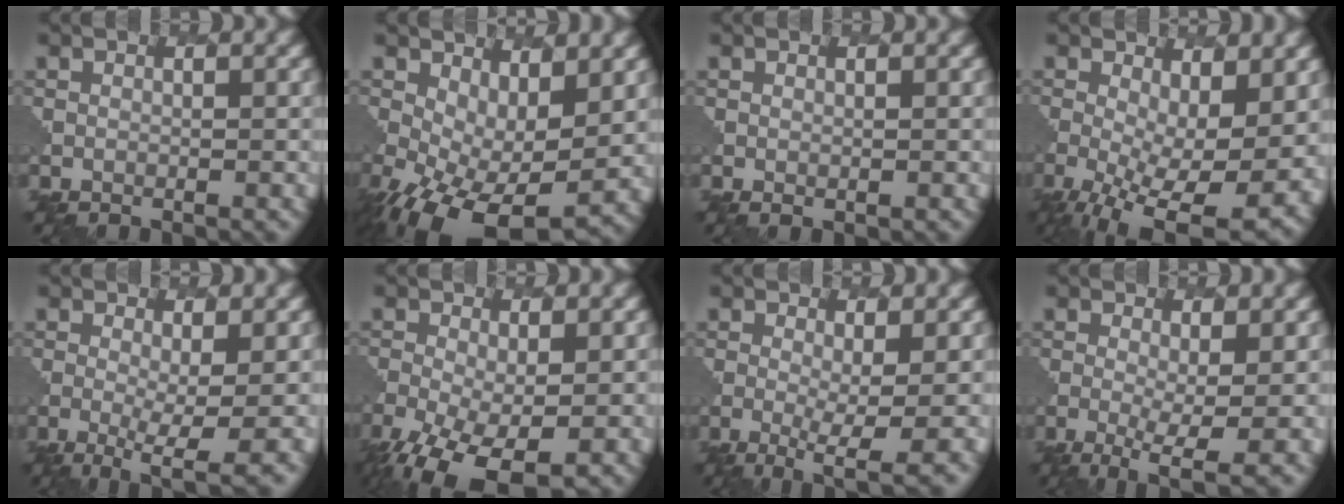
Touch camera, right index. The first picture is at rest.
{"total": 8.8, "force": [-1.6, 4.6, 7.4], "torque": [-0.147, -0.019, -0.021]}
{"total": 0.6, "force": [0.5, 0.2, 0.3], "torque": [-0.008, -0.004, 0.005]}
{"total": 10.2, "force": [-1.7, 4.6, 8.9], "torque": [-0.163, -0.029, -0.018]}
{"total": 5.6, "force": [-1.1, 1.3, 5.4], "torque": [-0.088, -0.013, -0.016]}
{"total": 8.5, "force": [-3.7, 4.1, 6.5], "torque": [-0.143, -0.040, -0.058]}
{"total": 5.0, "force": [-0.7, 1.1, 4.8], "torque": [-0.082, -0.012, -0.011]}
{"total": 5.3, "force": [-0.9, 1.3, 5.1], "torque": [-0.093, -0.014, -0.012]}